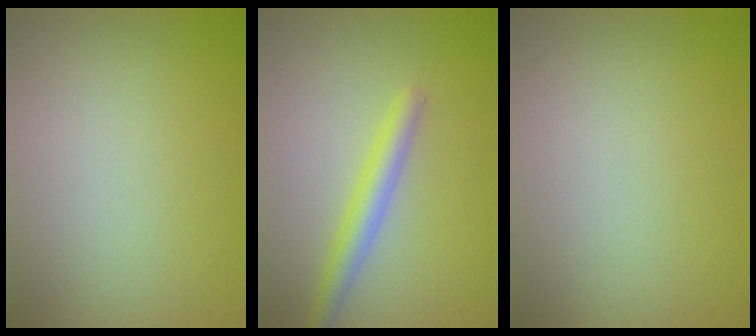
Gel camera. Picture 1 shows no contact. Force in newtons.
{"total": 2.5, "press": 2.5, "slide": 0.2}
{"total": 0.0}